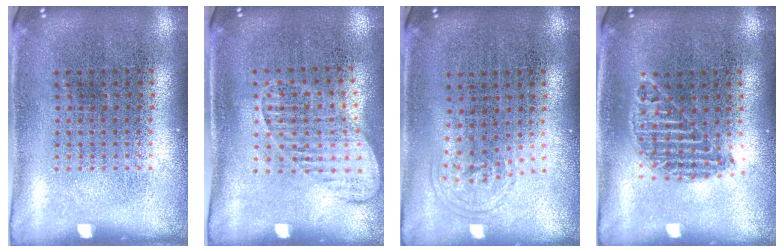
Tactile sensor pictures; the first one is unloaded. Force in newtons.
{"total": 1.4, "press": 1.2, "slide": 0.9}
{"total": 0.7, "press": 0.5, "slide": 0.5}
{"total": 1.2, "press": 1.1, "slide": 0.4}